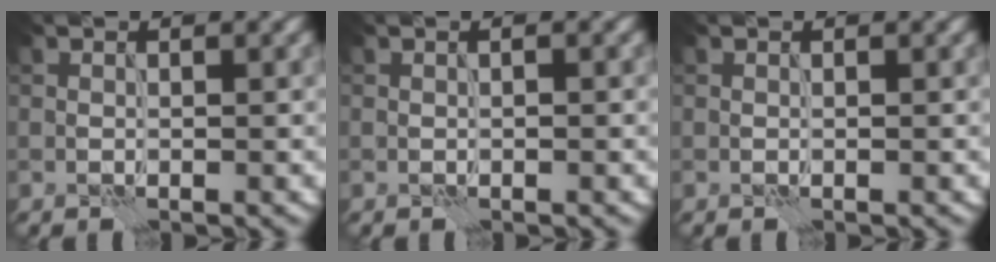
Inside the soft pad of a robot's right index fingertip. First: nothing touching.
{"total": 0.6, "force": [-0.1, 0.1, 0.6], "torque": [-0.007, 0.002, 0.000]}
{"total": 0.0}